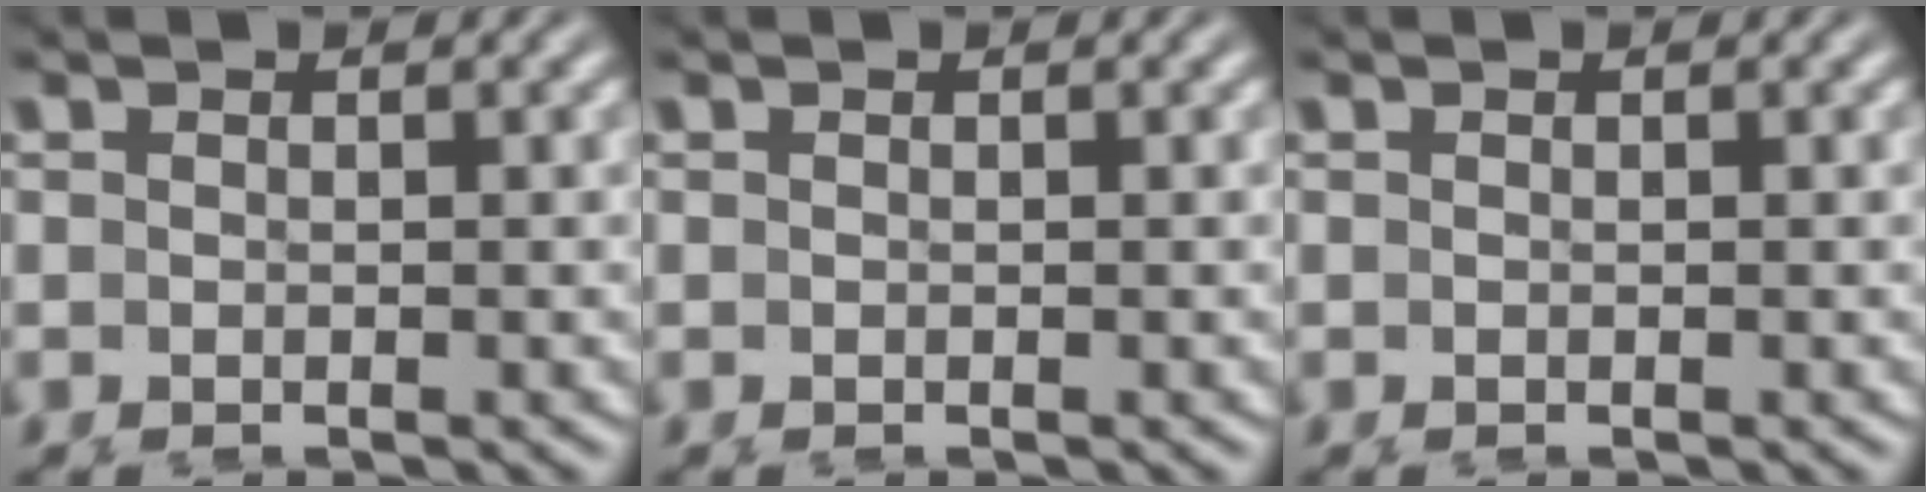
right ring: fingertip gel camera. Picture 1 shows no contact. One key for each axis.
{"total": 0.0}
{"total": 0.0}